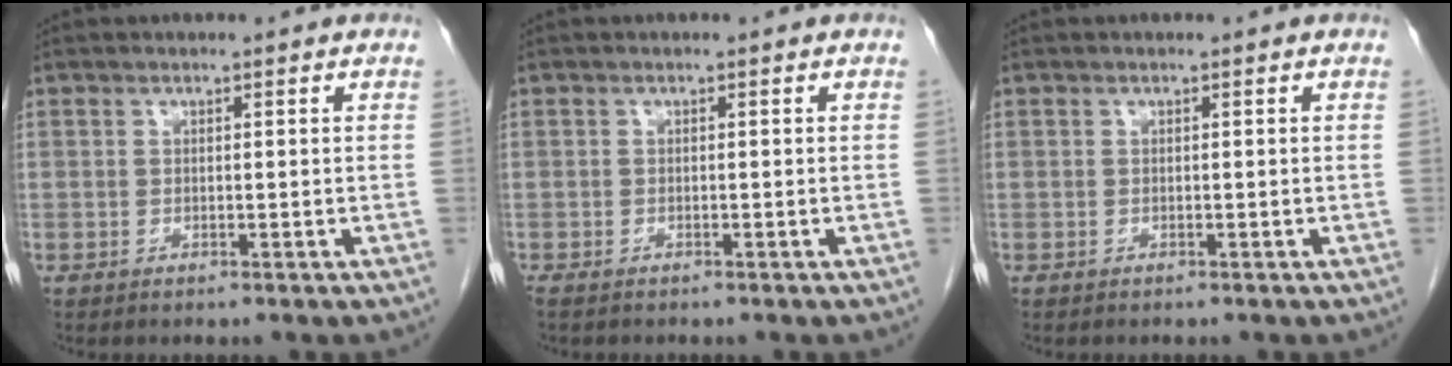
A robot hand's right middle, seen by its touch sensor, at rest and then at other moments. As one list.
[{"total": 1.4, "force": [-1.2, 0.4, 0.6], "torque": [-0.014, -0.004, -0.017]}, {"total": 0.0}]